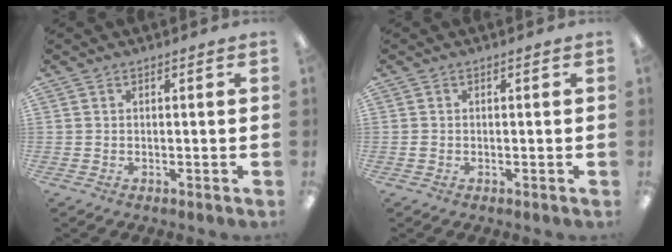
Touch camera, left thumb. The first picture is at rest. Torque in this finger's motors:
{"motor_torque": [-0.09, -0.02, 0.01, -0.08, 0.00]}